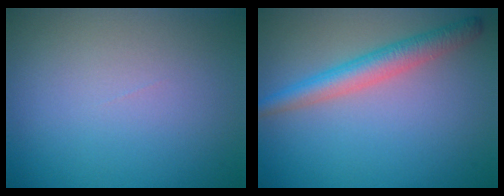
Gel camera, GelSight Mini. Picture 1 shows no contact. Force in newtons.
{"total": 3.6, "press": 3.5, "slide": 0.3}